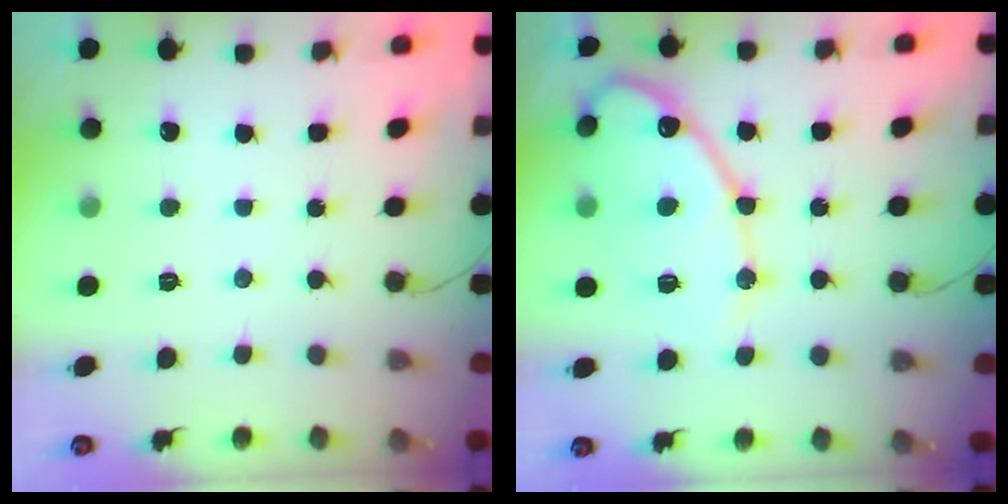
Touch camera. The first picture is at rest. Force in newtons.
{"total": 15.3, "press": 15.2, "slide": 1.2}